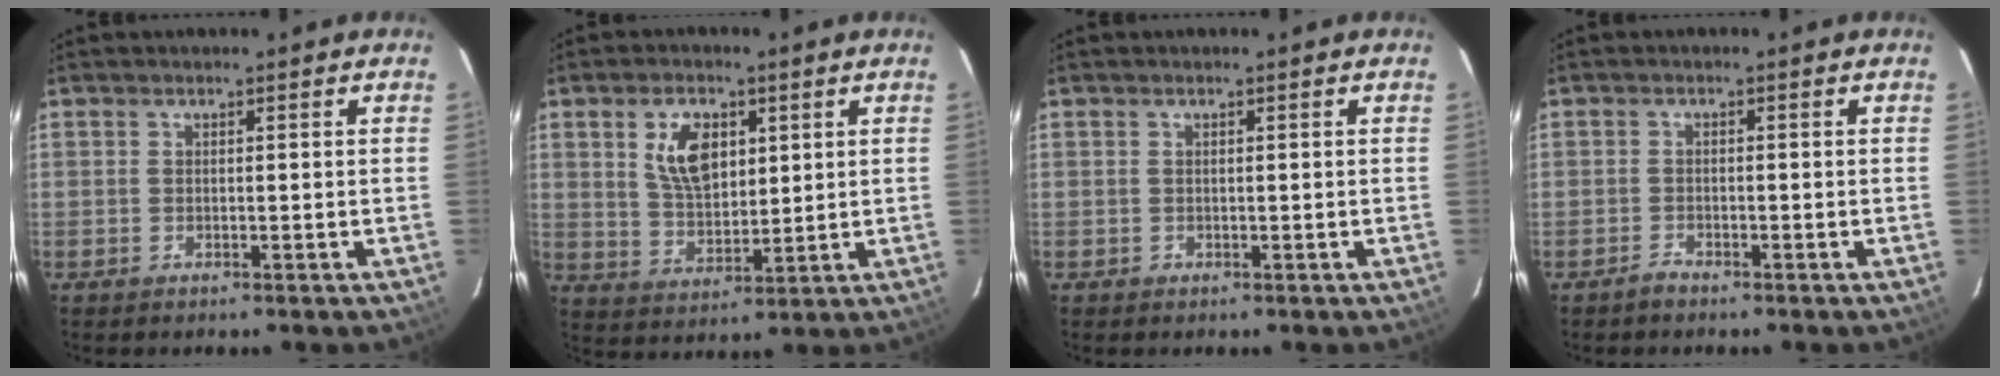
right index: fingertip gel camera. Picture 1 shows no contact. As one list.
[{"total": 9.0, "force": [3.2, 5.2, 6.6], "torque": [-0.125, 0.009, 0.068]}, {"total": 0.8, "force": [-0.6, 0.5, -0.3], "torque": [0.005, 0.005, -0.012]}, {"total": 1.4, "force": [-1.3, 0.7, 0.0], "torque": [-0.002, 0.003, -0.024]}]